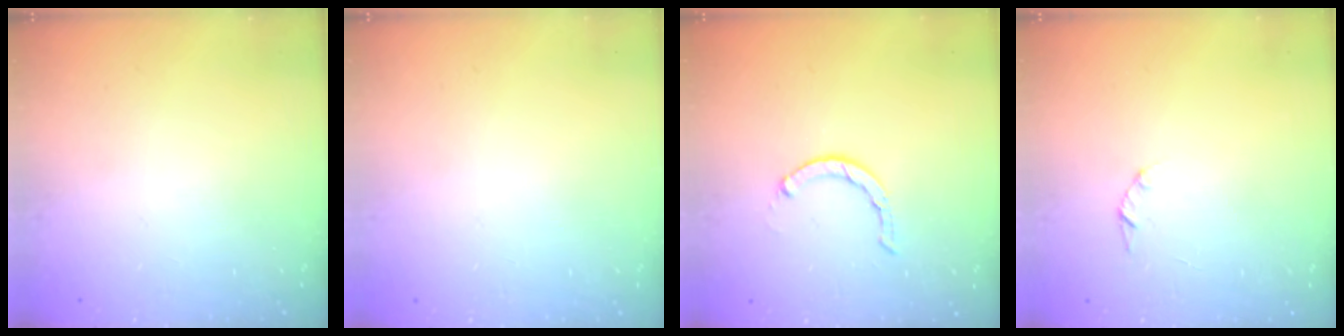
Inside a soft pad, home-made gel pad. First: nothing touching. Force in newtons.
{"total": 2.6, "press": 2.6, "slide": 0.2}
{"total": 1.2, "press": 1.2, "slide": 0.2}
{"total": 1.4, "press": 1.4, "slide": 0.3}